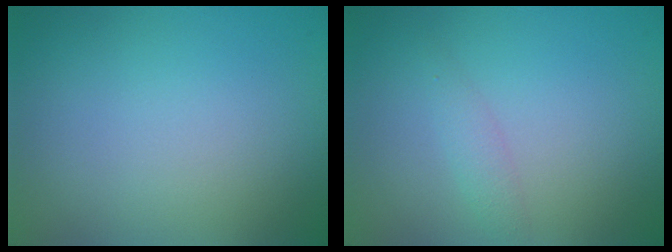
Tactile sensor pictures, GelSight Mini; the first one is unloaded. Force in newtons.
{"total": 1.3, "press": 1.3, "slide": 0.1}